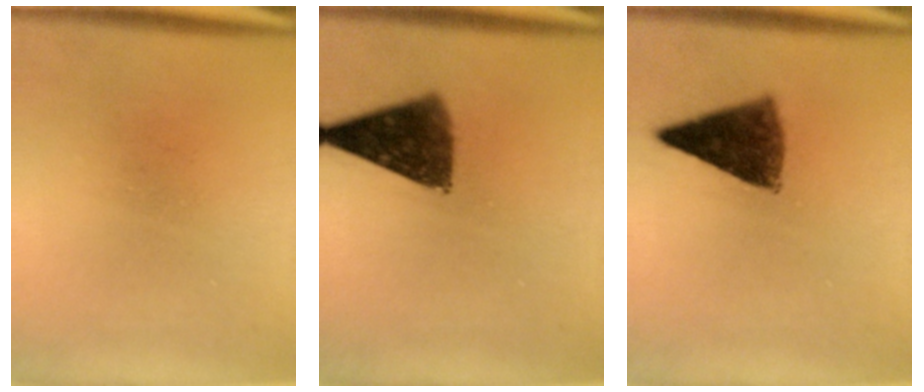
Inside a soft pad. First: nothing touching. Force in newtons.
{"total": 9.9}
{"total": 8.8}